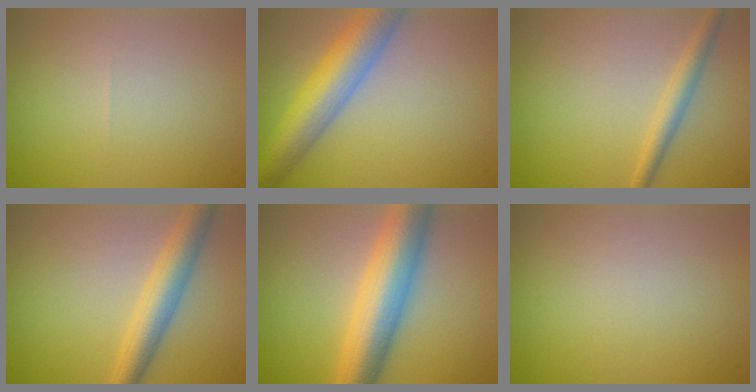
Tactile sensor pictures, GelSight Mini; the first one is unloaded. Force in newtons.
{"total": 8.1, "press": 8.0, "slide": 0.3}
{"total": 2.2, "press": 2.2, "slide": 0.0}
{"total": 4.5, "press": 4.5, "slide": 0.1}
{"total": 8.8, "press": 8.8, "slide": 0.1}
{"total": 0.0}